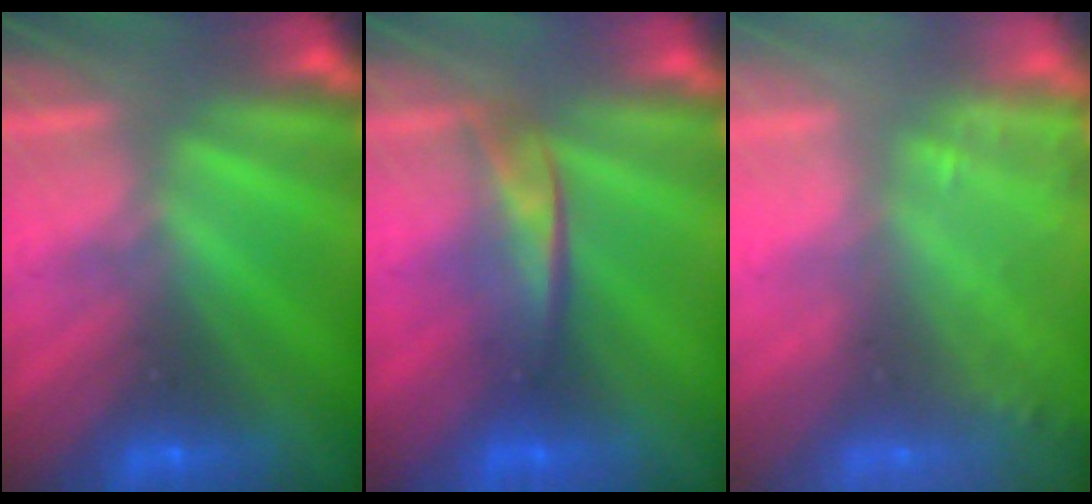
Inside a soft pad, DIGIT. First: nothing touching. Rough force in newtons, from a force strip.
{"total": 2.1}
{"total": 1.4}